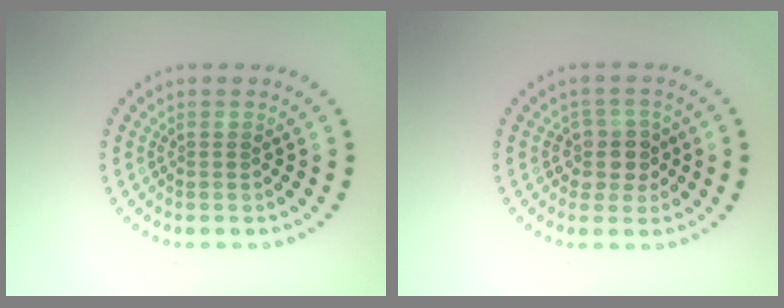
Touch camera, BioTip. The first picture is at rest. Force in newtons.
{"total": 2.9, "press": 2.4, "slide": 1.5}